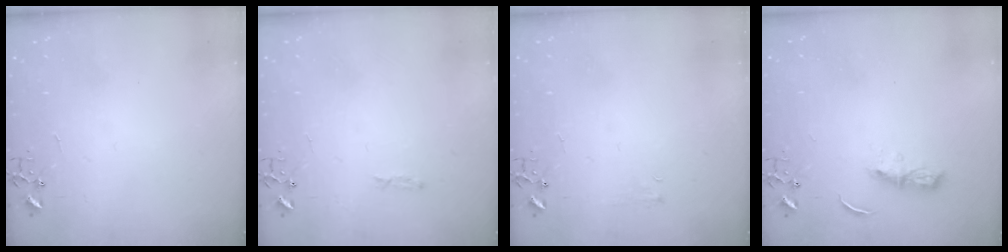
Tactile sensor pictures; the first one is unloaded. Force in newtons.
{"total": 3.3, "press": 3.3, "slide": 0.4}
{"total": 3.8, "press": 3.8, "slide": 0.5}
{"total": 6.1, "press": 6.0, "slide": 0.7}